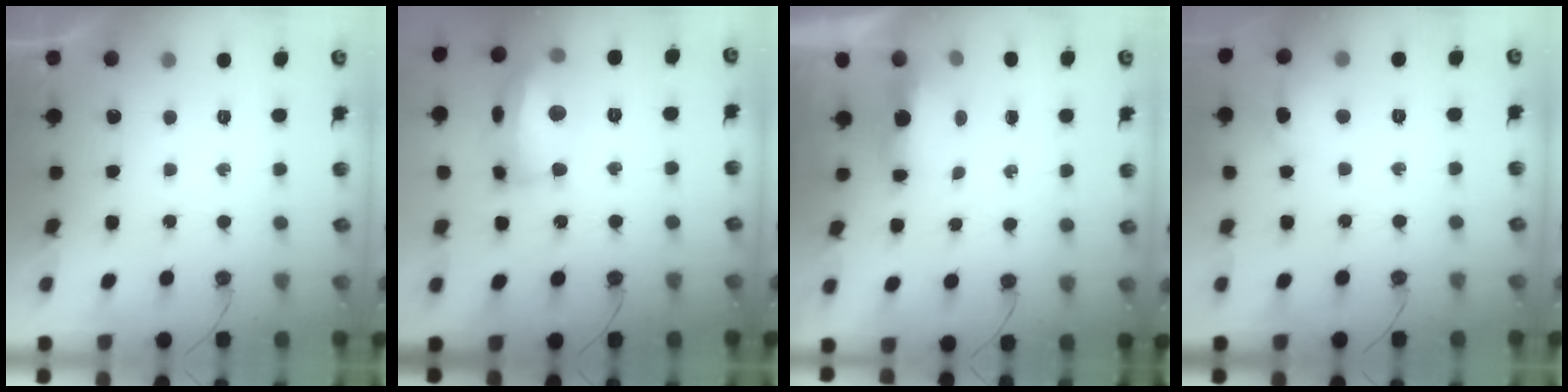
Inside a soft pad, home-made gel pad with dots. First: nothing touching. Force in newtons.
{"total": 17.7, "press": 17.6, "slide": 2.1}
{"total": 14.4, "press": 7.0, "slide": 12.6}
{"total": 4.7, "press": 4.5, "slide": 1.5}